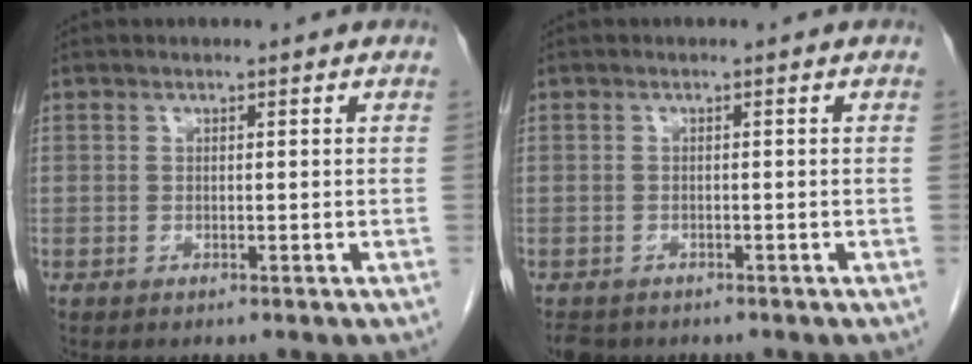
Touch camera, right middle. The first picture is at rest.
{"total": 2.9, "force": [-2.3, 1.6, 0.7], "torque": [-0.016, -0.003, -0.034]}